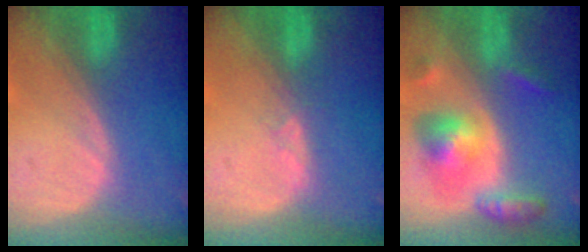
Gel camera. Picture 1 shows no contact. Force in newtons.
{"total": 1.4, "press": 1.2, "slide": 0.8}
{"total": 7.9, "press": 7.9, "slide": 0.6}